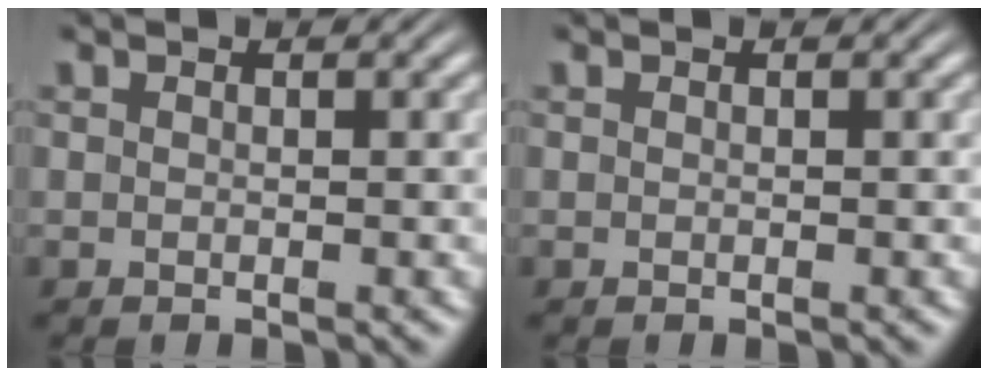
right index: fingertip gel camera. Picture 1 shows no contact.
{"total": 0.0}